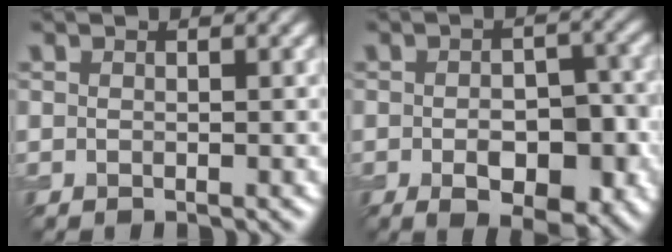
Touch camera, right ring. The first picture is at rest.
{"total": 6.4, "force": [-2.5, 3.2, 4.9], "torque": [-0.083, 0.000, -0.023]}